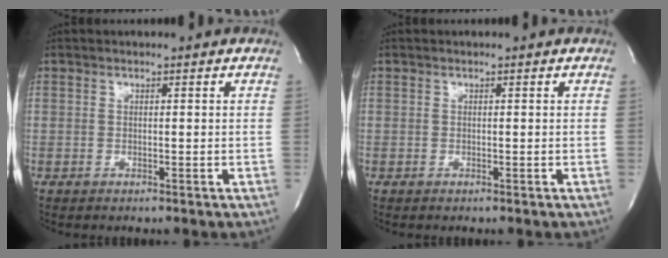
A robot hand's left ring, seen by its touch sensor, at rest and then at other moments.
{"total": 0.0}